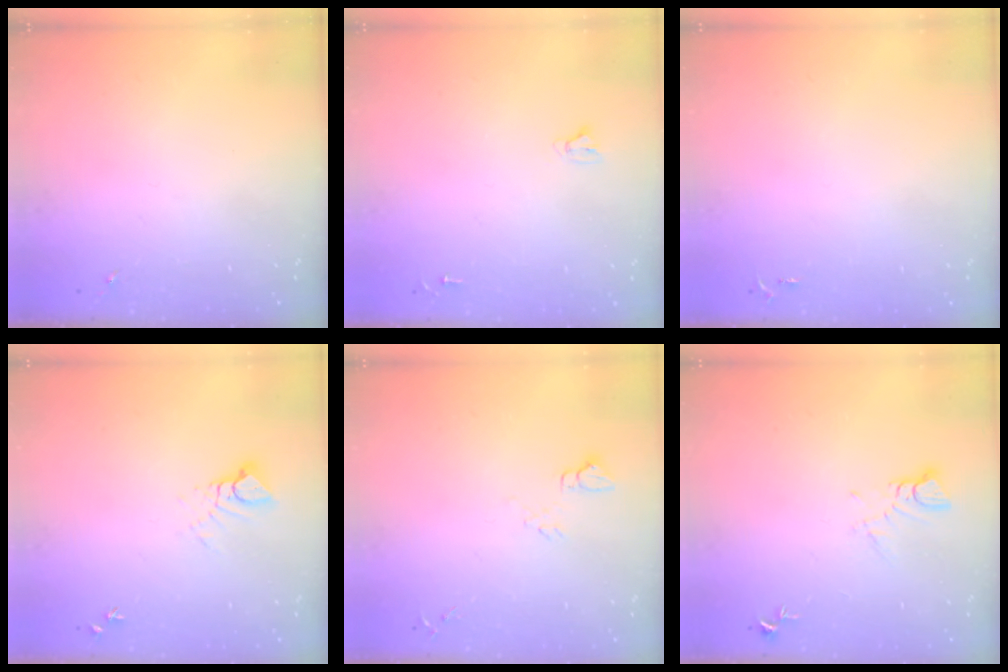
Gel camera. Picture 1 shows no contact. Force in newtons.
{"total": 2.0, "press": 2.0, "slide": 0.2}
{"total": 2.6, "press": 2.6, "slide": 0.3}
{"total": 4.0, "press": 3.9, "slide": 0.4}
{"total": 4.6, "press": 4.6, "slide": 0.5}
{"total": 3.5, "press": 3.5, "slide": 0.3}